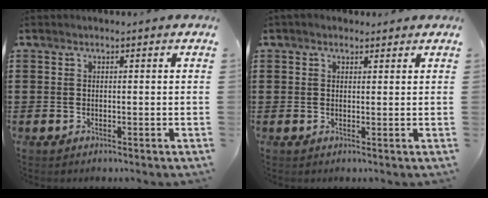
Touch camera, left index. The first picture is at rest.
{"total": 1.3, "force": [1.0, 0.7, 0.3], "torque": [-0.009, 0.006, 0.018]}